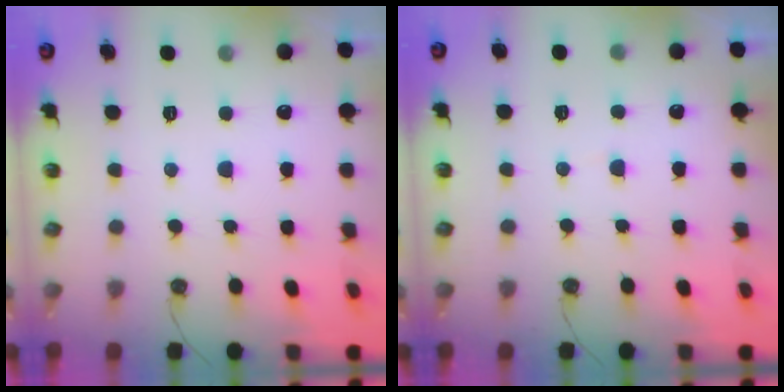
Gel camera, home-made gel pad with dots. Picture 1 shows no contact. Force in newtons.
{"total": 2.0, "press": 2.0, "slide": 0.2}